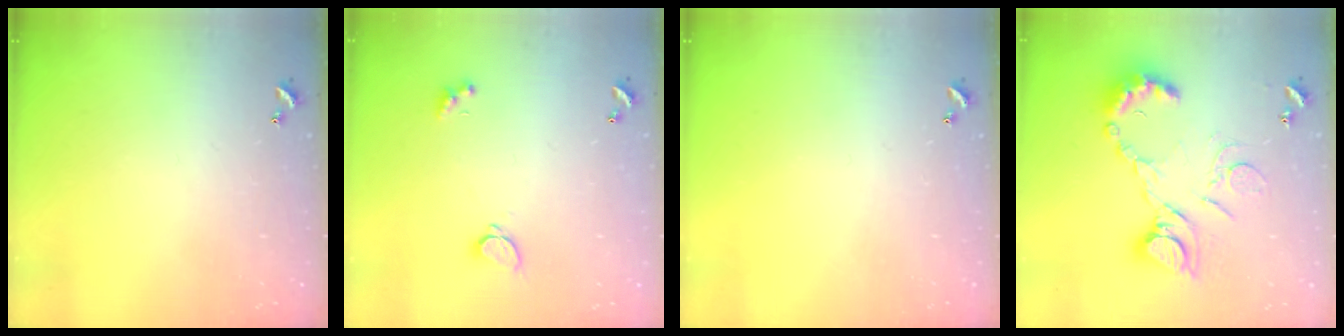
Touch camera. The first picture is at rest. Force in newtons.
{"total": 1.6, "press": 1.6, "slide": 0.5}
{"total": 0.0}
{"total": 14.9, "press": 14.9, "slide": 0.7}